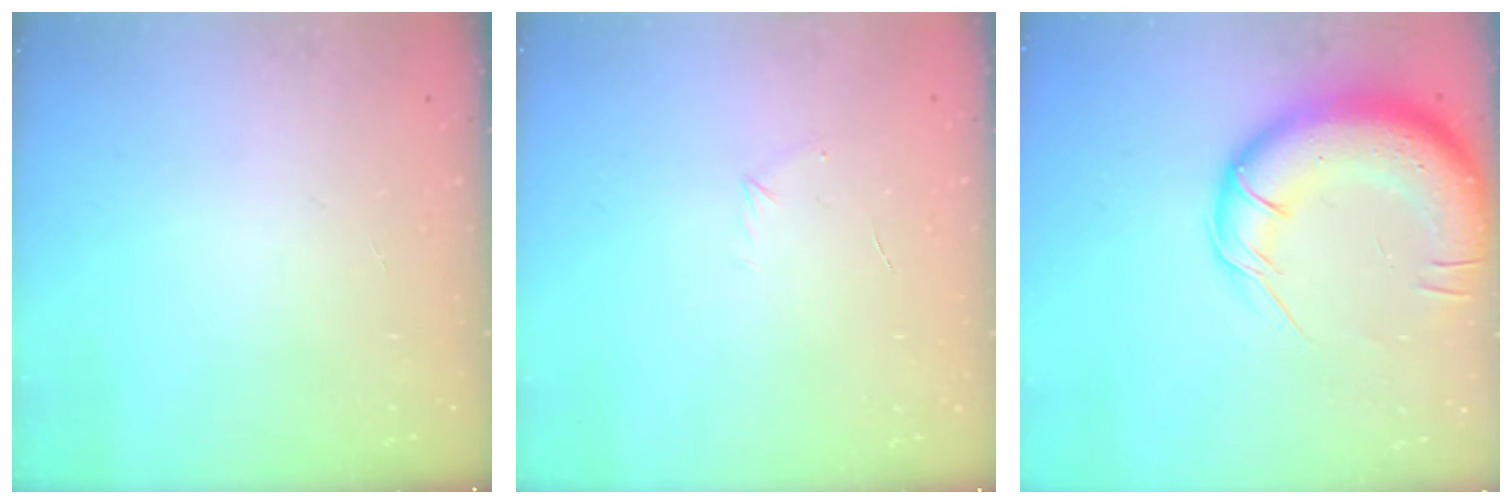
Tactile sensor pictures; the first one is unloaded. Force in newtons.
{"total": 4.0, "press": 3.9, "slide": 1.2}
{"total": 19.7, "press": 19.2, "slide": 4.8}